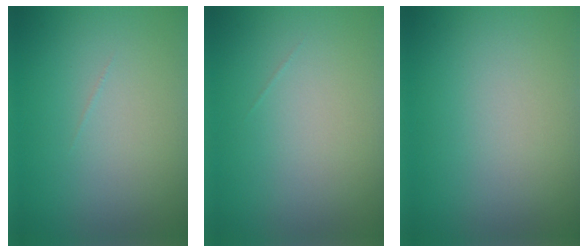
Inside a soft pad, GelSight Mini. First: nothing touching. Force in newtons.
{"total": 0.0}
{"total": 0.0}